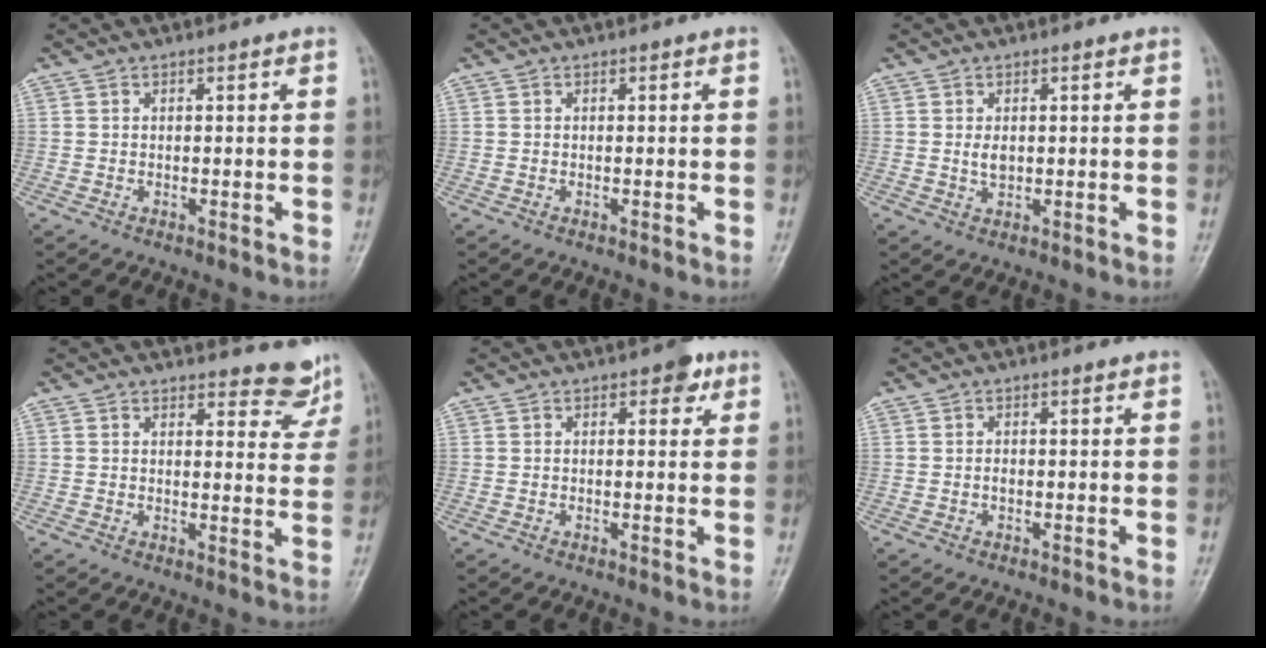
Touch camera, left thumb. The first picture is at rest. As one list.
[{"total": 0.0}, {"total": 2.2, "force": [0.6, 1.2, 1.8], "torque": [-0.028, -0.005, 0.012]}, {"total": 6.6, "force": [6.1, 2.2, 1.0], "torque": [0.019, -0.048, 0.062]}, {"total": 3.0, "force": [1.5, 1.7, 2.0], "torque": [-0.009, -0.001, 0.014]}, {"total": 0.7, "force": [0.0, 0.4, 0.6], "torque": [-0.008, 0.001, 0.000]}]